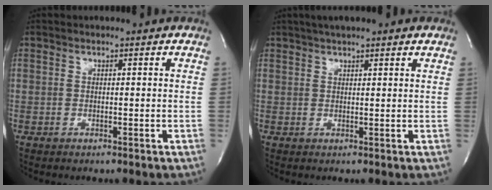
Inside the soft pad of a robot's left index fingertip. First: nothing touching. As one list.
[{"total": 5.9, "force": [4.7, 1.0, 3.5], "torque": [-0.056, 0.031, 0.069]}]